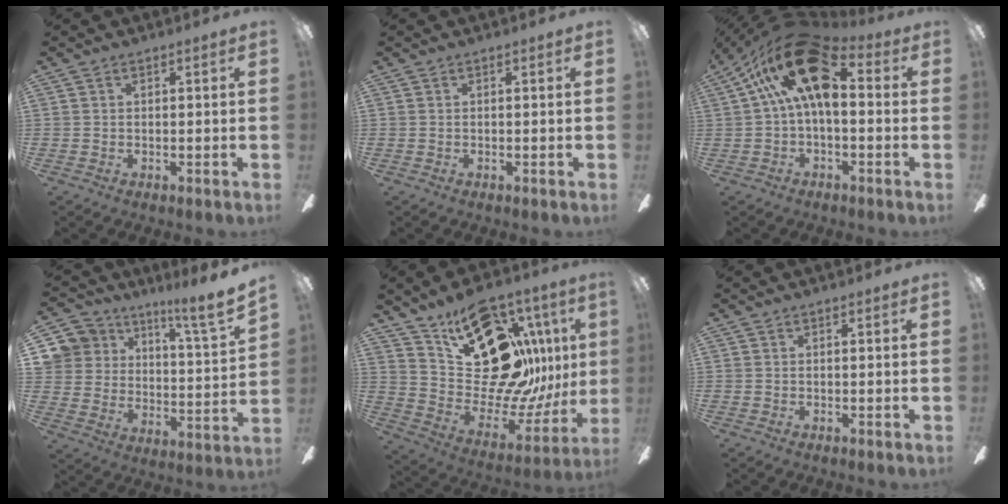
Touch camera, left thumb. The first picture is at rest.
{"total": 0.0}
{"total": 20.6, "force": [7.6, 9.6, 16.5], "torque": [-0.288, -0.032, 0.130]}
{"total": 12.8, "force": [10.7, 4.7, 5.1], "torque": [-0.091, -0.080, 0.190]}
{"total": 25.1, "force": [11.0, 15.2, 16.7], "torque": [-0.247, -0.075, 0.223]}
{"total": 0.0}